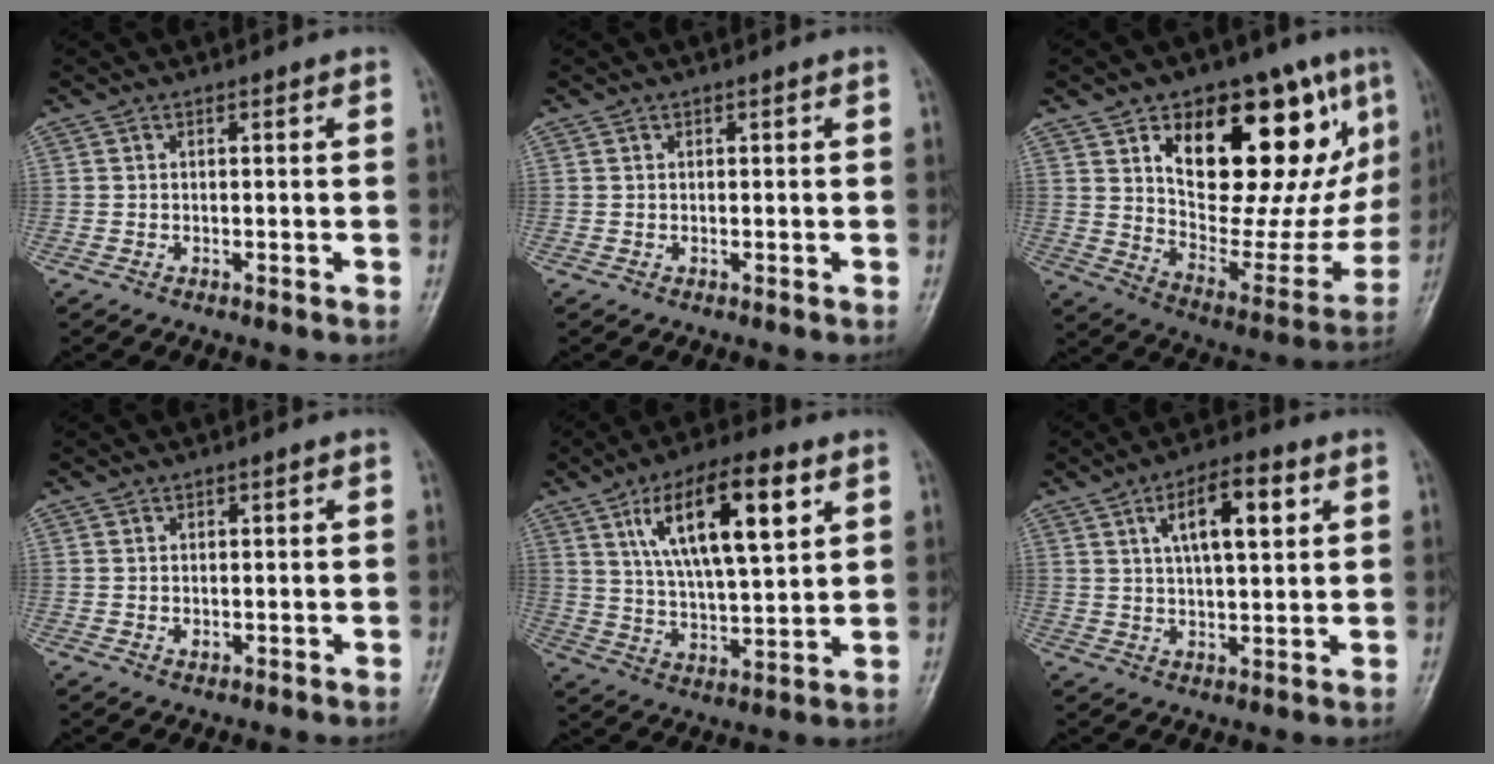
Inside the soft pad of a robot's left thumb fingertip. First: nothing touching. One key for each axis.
{"total": 0.0}
{"total": 29.5, "fx": 11.2, "fy": 13.8, "fz": 23.6, "tx": -0.292, "ty": -0.013, "tz": 0.185}
{"total": 1.1, "fx": 0.1, "fy": 0.9, "fz": 0.7, "tx": -0.008, "ty": 0.000, "tz": 0.004}
{"total": 17.2, "fx": 7.2, "fy": 6.1, "fz": 14.4, "tx": -0.228, "ty": -0.018, "tz": 0.126}
{"total": 10.2, "fx": 3.9, "fy": 4.0, "fz": 8.6, "tx": -0.124, "ty": -0.006, "tz": 0.063}